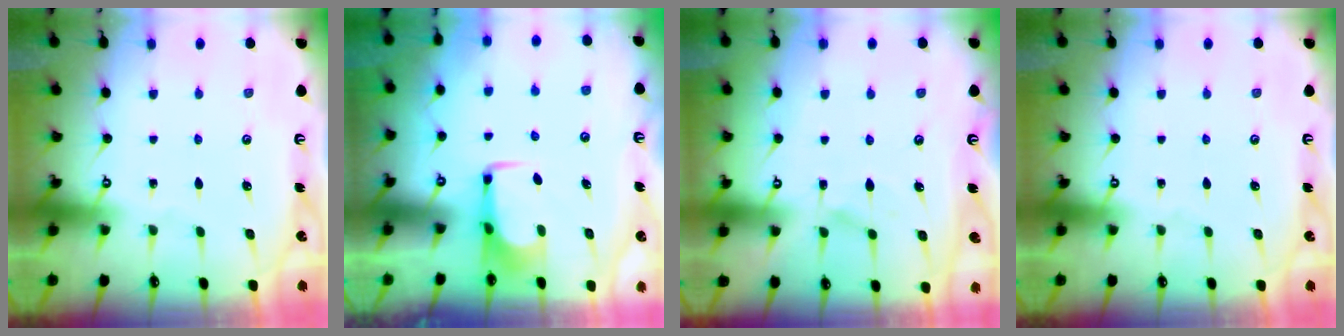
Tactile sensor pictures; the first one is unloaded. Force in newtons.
{"total": 1.6, "press": 1.5, "slide": 0.5}
{"total": 5.1, "press": 5.1, "slide": 0.5}
{"total": 0.0}